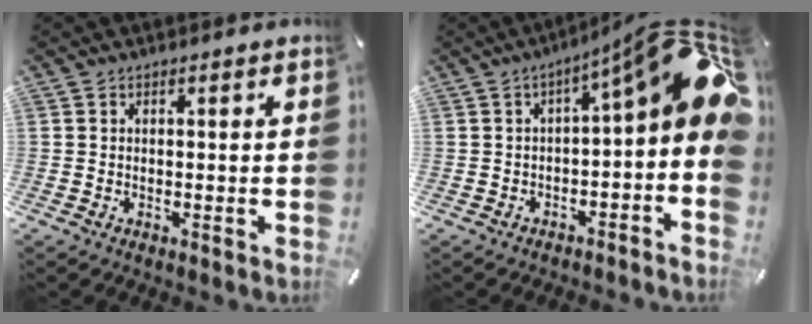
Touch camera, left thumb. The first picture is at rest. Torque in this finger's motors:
{"motor_torque": [1.51, 3.50, 0.70, 0.38, 0.15]}